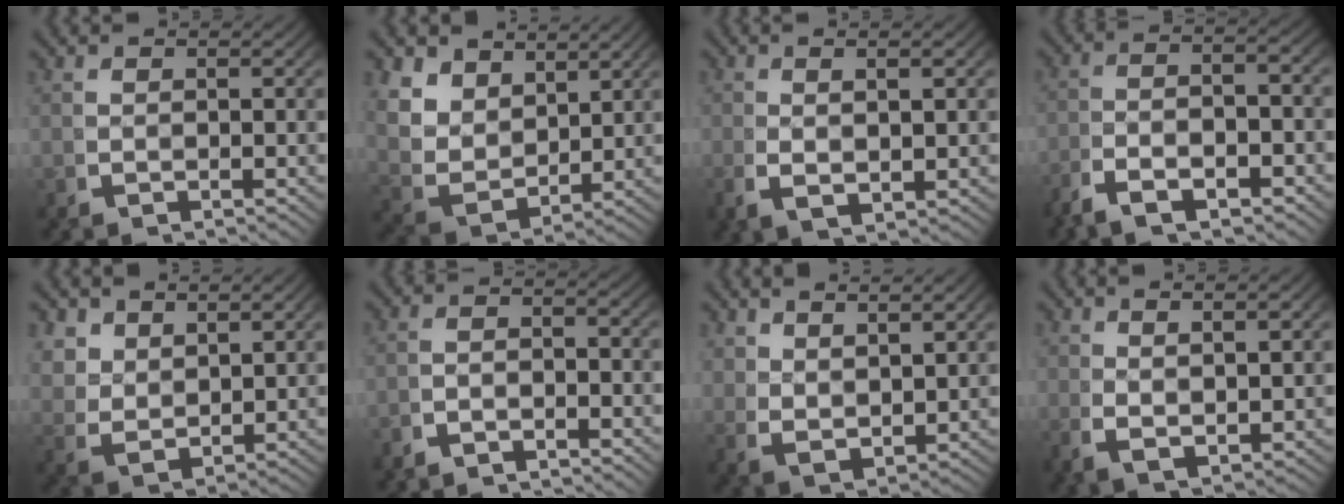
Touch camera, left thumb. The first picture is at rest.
{"total": 7.7, "force": [1.8, 5.6, 4.9], "torque": [-0.131, -0.028, 0.046]}
{"total": 3.1, "force": [0.3, 1.1, 2.9], "torque": [-0.062, -0.004, 0.015]}
{"total": 4.9, "force": [-1.8, 2.0, 4.1], "torque": [-0.082, -0.001, -0.034]}
{"total": 4.2, "force": [1.7, 2.9, 2.4], "torque": [-0.072, -0.023, 0.053]}
{"total": 2.3, "force": [-2.0, 0.7, 0.7], "torque": [-0.008, -0.004, -0.043]}
{"total": 4.0, "force": [2.3, 2.0, 2.5], "torque": [-0.059, -0.018, 0.061]}
{"total": 2.8, "force": [0.8, 0.9, 2.5], "torque": [-0.055, -0.007, 0.027]}